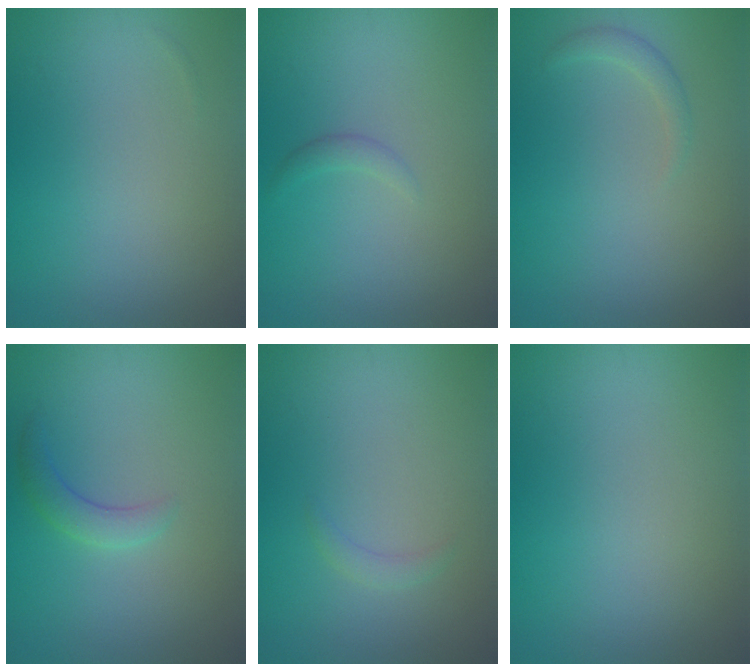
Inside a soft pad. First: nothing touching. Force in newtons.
{"total": 0.8, "press": 0.8, "slide": 0.1}
{"total": 1.1, "press": 1.1, "slide": 0.0}
{"total": 1.8, "press": 1.8, "slide": 0.1}
{"total": 0.8, "press": 0.8, "slide": 0.1}
{"total": 0.0}